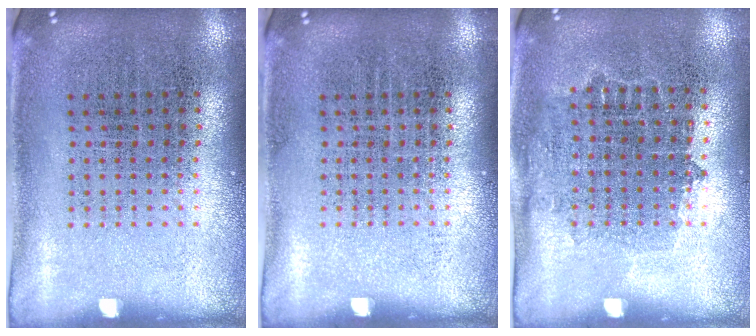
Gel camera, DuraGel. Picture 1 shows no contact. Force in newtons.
{"total": 0.0}
{"total": 0.8, "press": 0.7, "slide": 0.3}